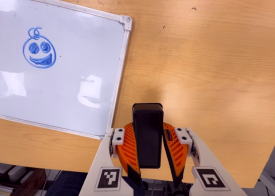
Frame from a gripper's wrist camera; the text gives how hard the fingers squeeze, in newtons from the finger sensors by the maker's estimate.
{"total": 10.8, "left": 8.6, "right": 12.9}